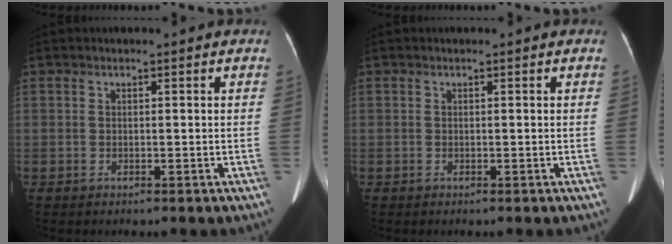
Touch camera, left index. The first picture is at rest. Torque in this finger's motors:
{"motor_torque": [0.18, -0.06, -0.02, 0.00]}